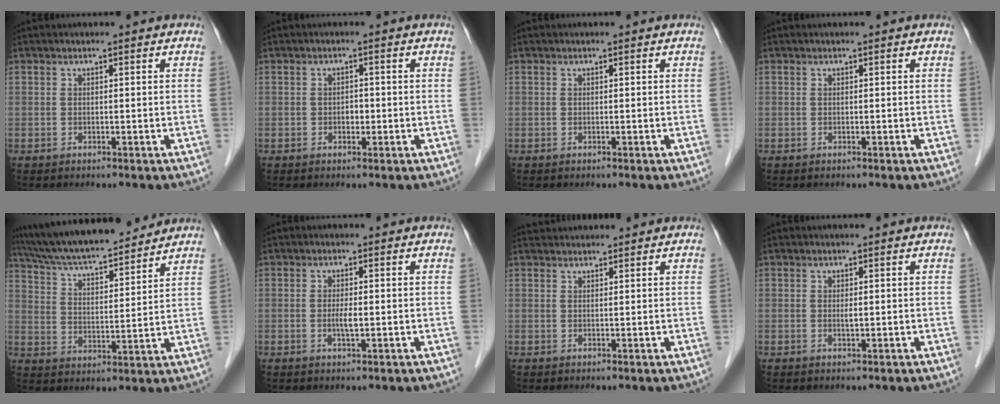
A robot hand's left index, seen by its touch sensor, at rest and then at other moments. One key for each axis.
{"total": 1.4, "fx": -0.4, "fy": 1.0, "fz": 1.0, "tx": -0.014, "ty": 0.004, "tz": -0.006}
{"total": 0.0}
{"total": 0.0}
{"total": 17.9, "fx": 16.2, "fy": 2.4, "fz": 7.2, "tx": -0.127, "ty": 0.025, "tz": 0.264}
{"total": 1.9, "fx": -0.2, "fy": 0.4, "fz": 1.8, "tx": -0.037, "ty": -0.001, "tz": -0.004}
{"total": 3.1, "fx": 3.0, "fy": 0.4, "fz": 0.3, "tx": -0.007, "ty": 0.034, "tz": 0.052}
{"total": 0.7, "fx": 0.1, "fy": 0.2, "fz": 0.7, "tx": -0.014, "ty": -0.002, "tz": 0.002}